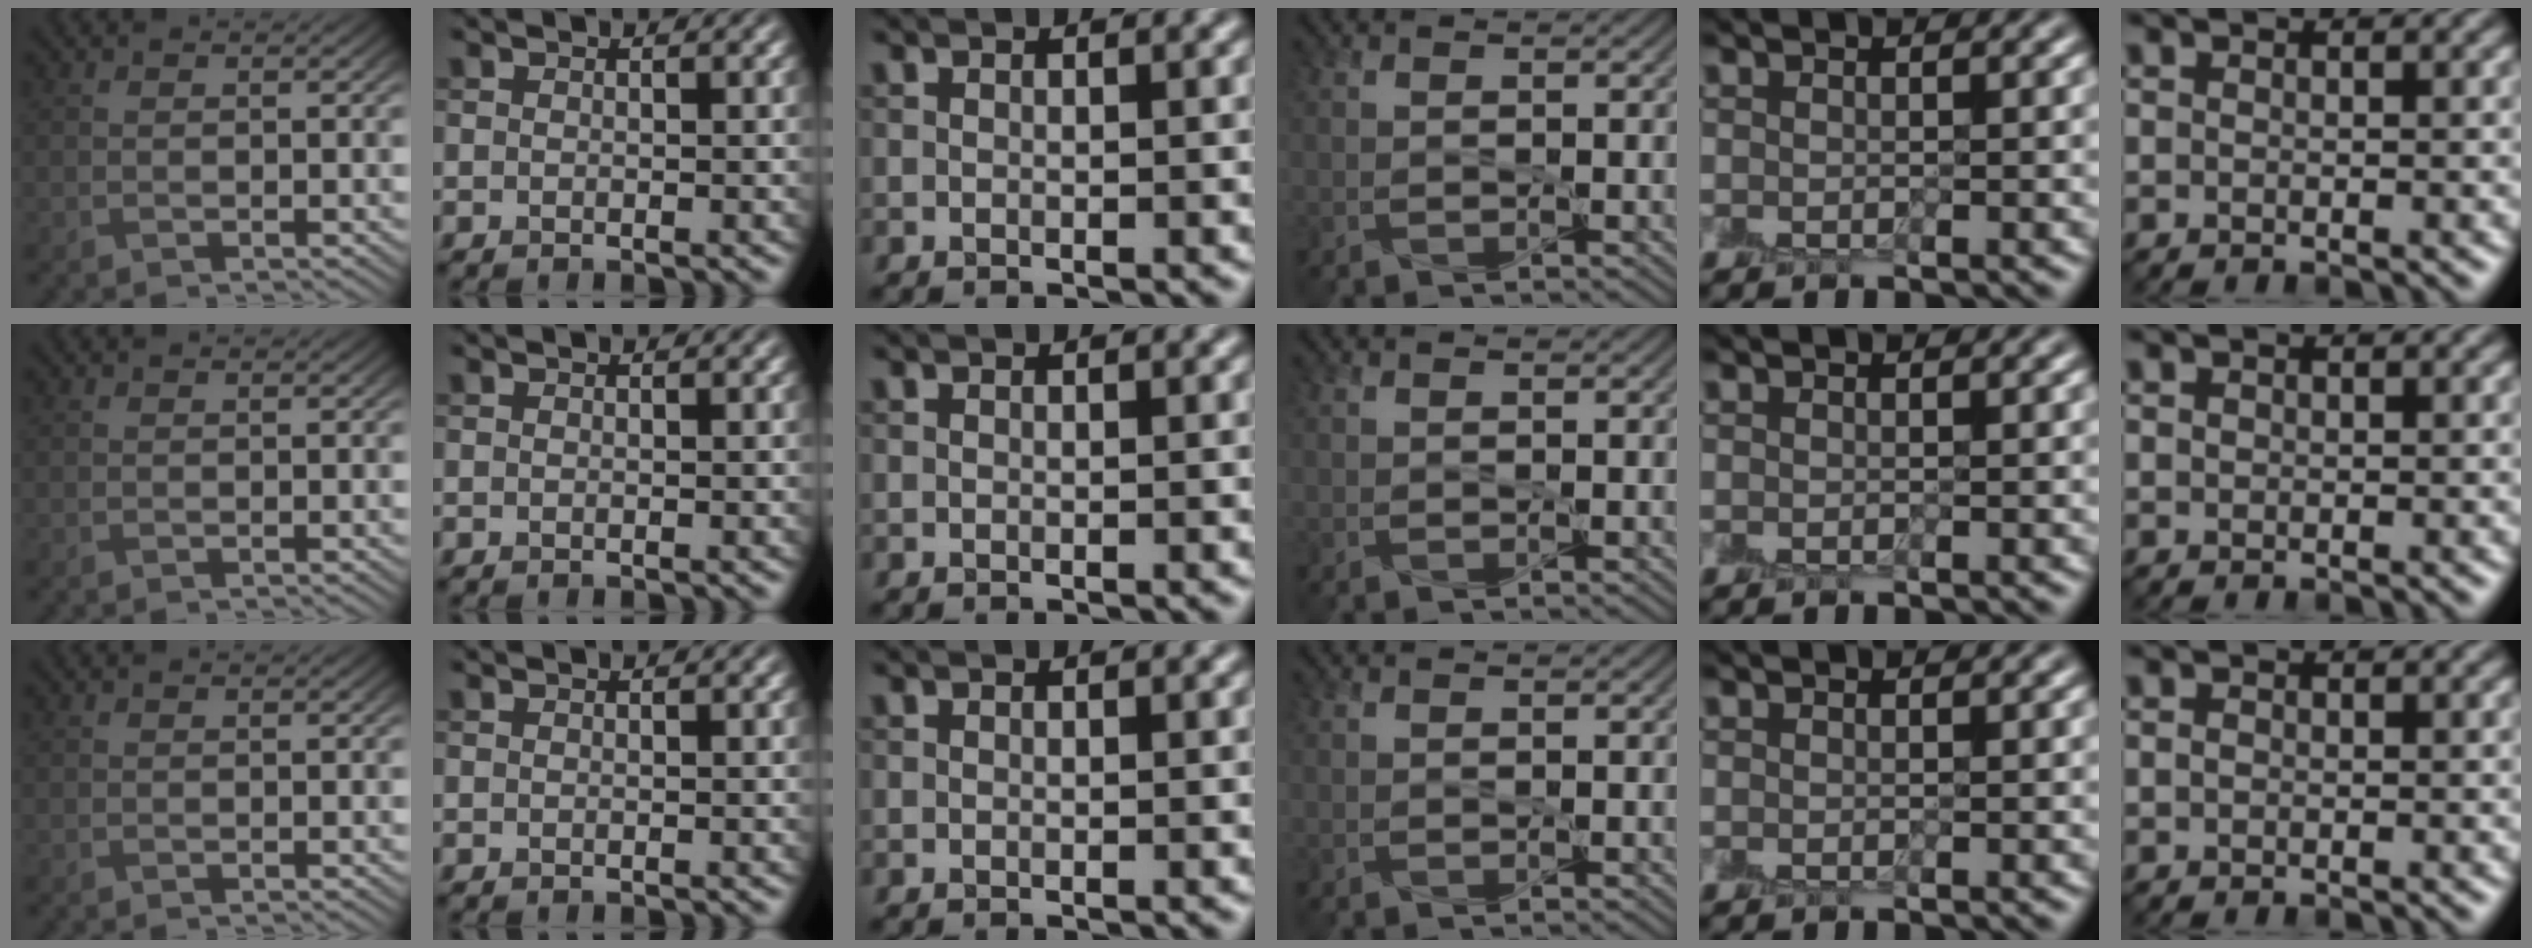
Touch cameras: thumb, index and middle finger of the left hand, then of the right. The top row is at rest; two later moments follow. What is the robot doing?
{"motion": "peel", "object": "small bumper sticker"}